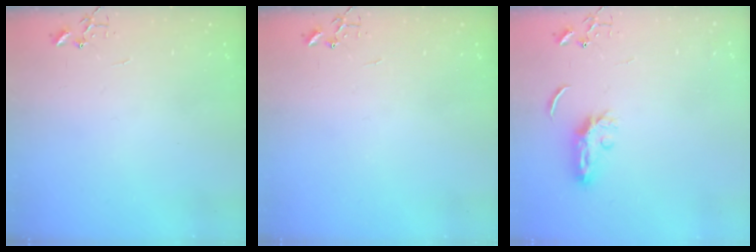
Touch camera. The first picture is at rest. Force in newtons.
{"total": 0.0}
{"total": 5.6, "press": 5.6, "slide": 0.5}